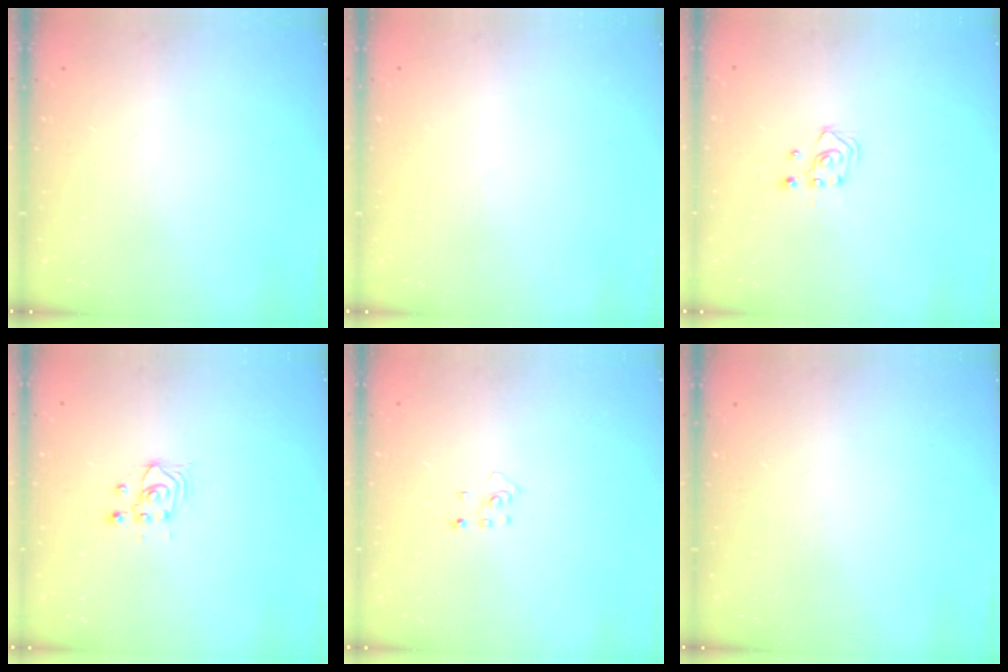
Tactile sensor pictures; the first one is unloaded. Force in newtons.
{"total": 0.0}
{"total": 2.9, "press": 2.7, "slide": 1.0}
{"total": 3.6, "press": 3.6, "slide": 0.3}
{"total": 2.7, "press": 2.6, "slide": 0.6}
{"total": 0.0}